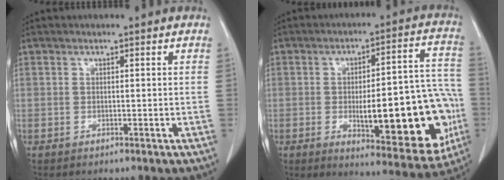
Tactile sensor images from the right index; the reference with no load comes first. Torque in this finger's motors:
{"motor_torque": [1.52, -0.62, 0.53, 0.14]}